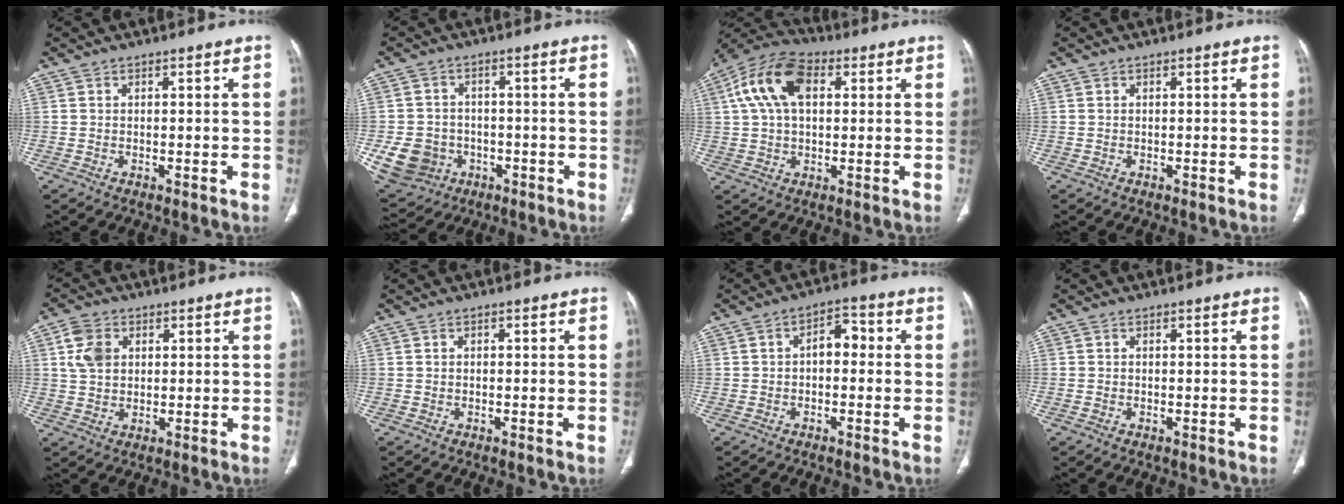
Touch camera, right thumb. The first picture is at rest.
{"total": 10.5, "force": [-3.1, 9.2, 4.0], "torque": [-0.076, 0.018, -0.037]}
{"total": 12.9, "force": [3.5, 7.7, 9.7], "torque": [-0.185, 0.025, 0.057]}
{"total": 0.0}
{"total": 6.2, "force": [1.7, 4.6, 3.7], "torque": [-0.062, 0.000, 0.033]}
{"total": 0.0}
{"total": 4.7, "force": [-0.2, 2.9, 3.7], "torque": [-0.041, 0.020, -0.014]}
{"total": 0.0}